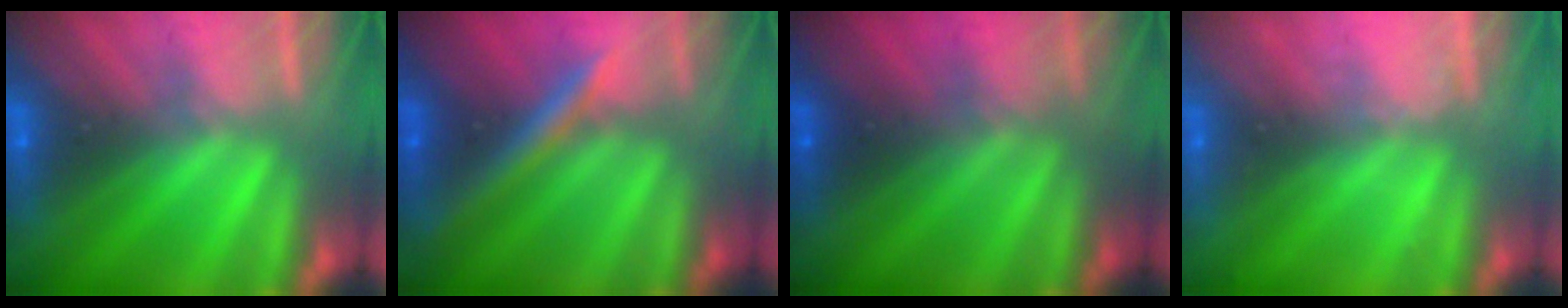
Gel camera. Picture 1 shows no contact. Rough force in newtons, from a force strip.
{"total": 2.4}
{"total": 1.8}
{"total": 2.2}